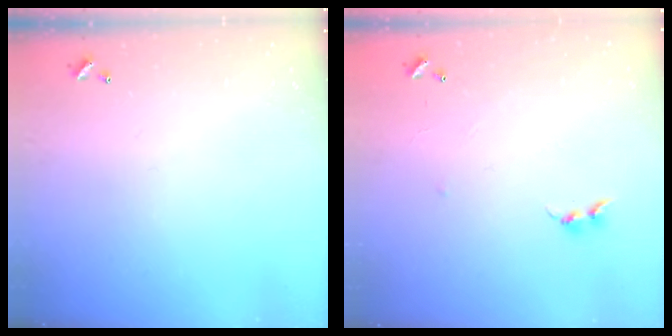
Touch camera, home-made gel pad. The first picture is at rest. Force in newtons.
{"total": 5.1, "press": 5.0, "slide": 0.7}